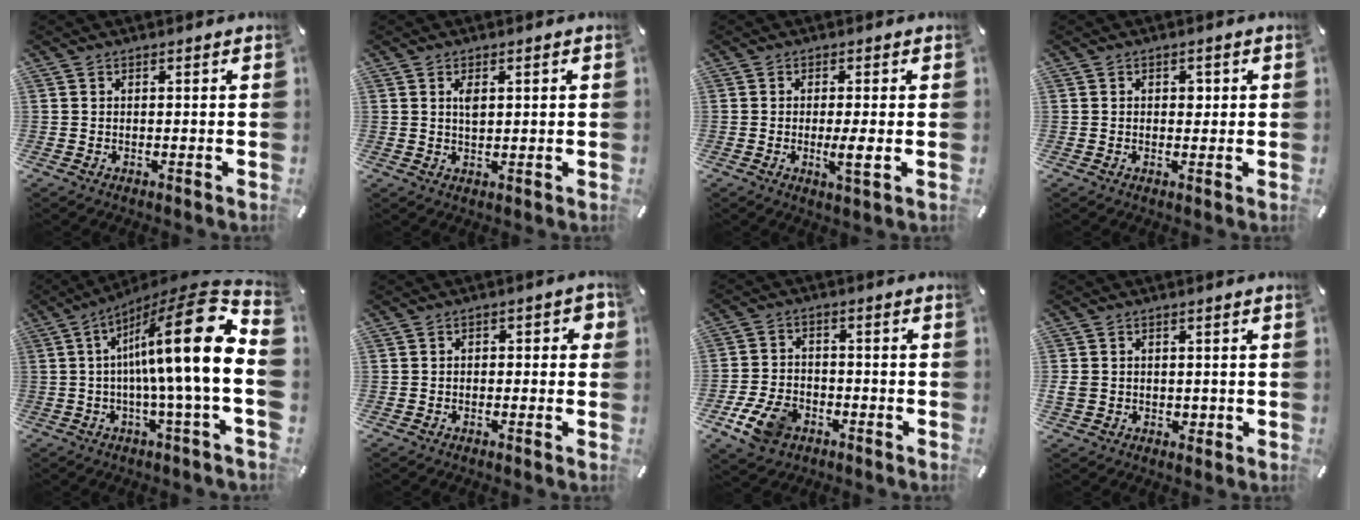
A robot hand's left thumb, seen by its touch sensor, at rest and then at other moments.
{"total": 2.6, "force": [0.8, 1.1, 2.2], "torque": [-0.038, 0.002, 0.010]}
{"total": 4.3, "force": [-0.6, 0.6, 4.2], "torque": [-0.077, -0.010, -0.012]}
{"total": 1.8, "force": [0.3, 1.3, 1.1], "torque": [0.001, -0.002, -0.003]}
{"total": 21.7, "force": [2.9, 2.8, 21.3], "torque": [-0.341, -0.053, 0.029]}
{"total": 2.8, "force": [-1.3, 1.6, 1.9], "torque": [-0.033, 0.014, -0.025]}
{"total": 9.3, "force": [-4.7, 6.3, 5.1], "torque": [-0.112, 0.022, -0.084]}
{"total": 3.4, "force": [-0.2, 3.2, 1.1], "torque": [-0.022, -0.003, -0.007]}